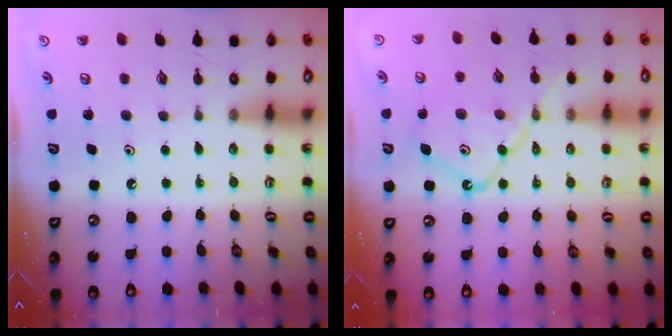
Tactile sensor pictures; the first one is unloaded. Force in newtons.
{"total": 13.2, "press": 13.2, "slide": 1.3}